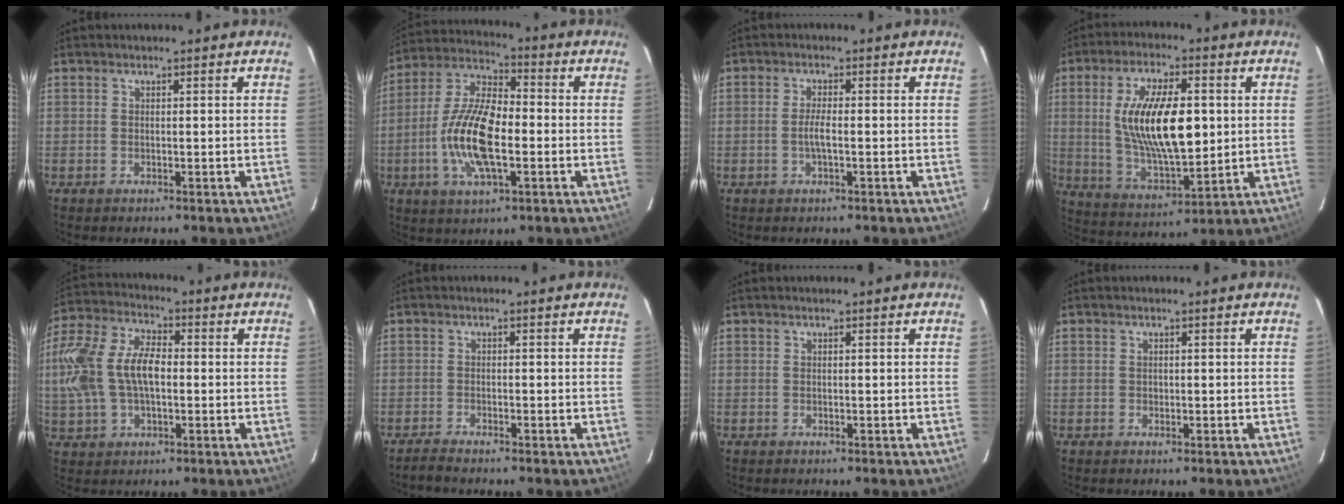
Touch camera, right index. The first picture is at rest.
{"total": 14.9, "force": [-3.2, 5.9, 13.3], "torque": [-0.274, 0.002, -0.066]}
{"total": 2.7, "force": [-0.7, 0.4, 2.5], "torque": [-0.049, 0.000, -0.014]}
{"total": 17.2, "force": [2.0, 6.8, 15.6], "torque": [-0.290, -0.002, 0.048]}
{"total": 16.5, "force": [-0.1, 10.0, 13.1], "torque": [-0.292, 0.023, 0.000]}
{"total": 2.1, "force": [-2.0, 0.1, 0.7], "torque": [-0.027, -0.004, -0.038]}
{"total": 0.0}
{"total": 0.6, "force": [-0.1, 0.6, 0.1], "torque": [0.003, 0.001, -0.001]}